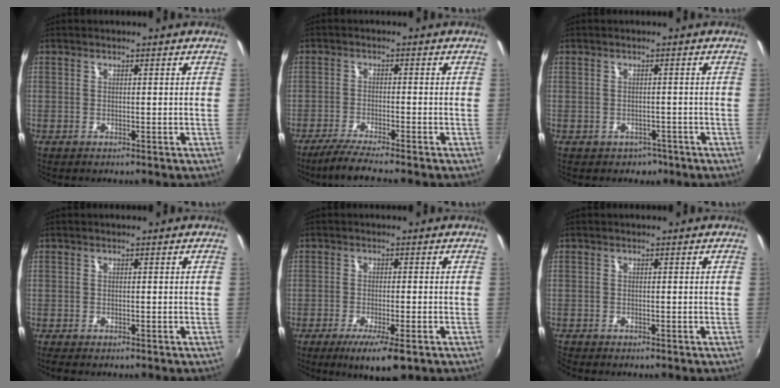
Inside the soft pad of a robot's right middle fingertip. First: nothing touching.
{"total": 5.8, "force": [-5.1, -0.5, 2.8], "torque": [-0.076, -0.016, -0.092]}
{"total": 2.9, "force": [-1.7, 2.3, 0.5], "torque": [-0.017, -0.002, -0.018]}
{"total": 1.3, "force": [-1.1, 0.3, 0.7], "torque": [-0.016, -0.007, -0.019]}
{"total": 6.9, "force": [-4.2, 1.2, 5.4], "torque": [-0.105, -0.021, -0.066]}
{"total": 1.3, "force": [-1.3, 0.2, 0.0], "torque": [-0.006, -0.008, -0.028]}